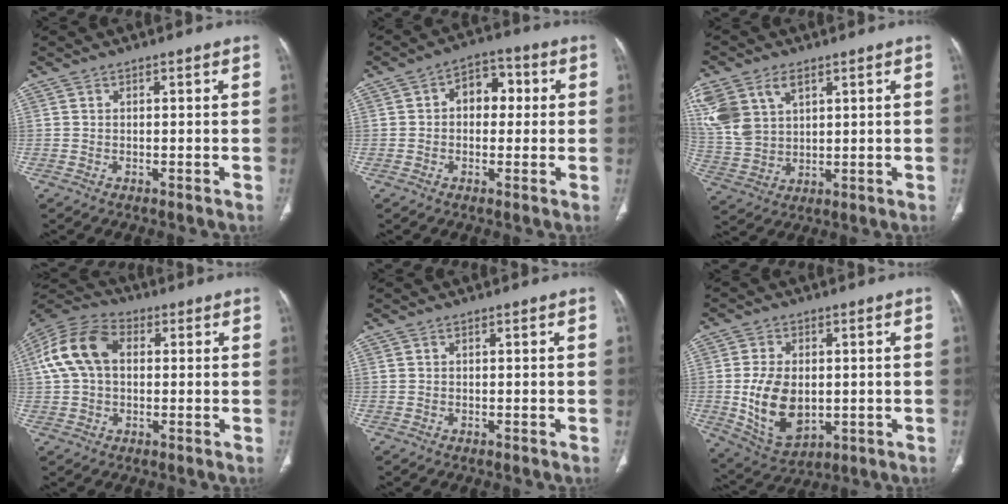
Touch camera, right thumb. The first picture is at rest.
{"total": 7.5, "force": [1.0, 5.3, 5.3], "torque": [-0.038, 0.023, 0.010]}
{"total": 13.9, "force": [6.1, 9.2, 8.4], "torque": [-0.191, -0.002, 0.132]}
{"total": 13.1, "force": [2.1, 8.9, 9.4], "torque": [-0.187, 0.032, 0.032]}
{"total": 0.0}
{"total": 12.4, "force": [-0.7, 8.0, 9.4], "torque": [-0.155, -0.008, 0.008]}